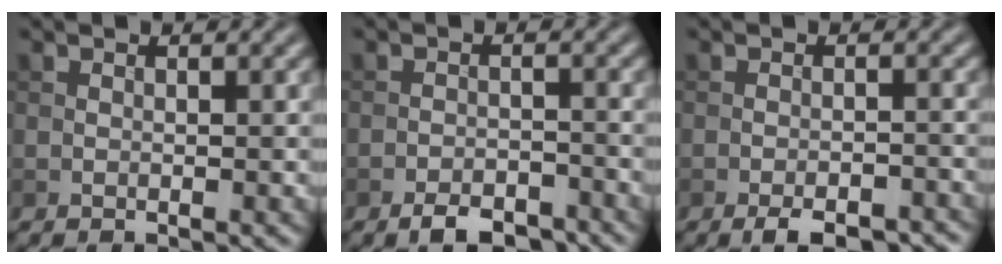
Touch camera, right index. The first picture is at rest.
{"total": 4.0, "force": [-3.2, 1.5, 1.9], "torque": [-0.026, 0.002, -0.056]}
{"total": 4.7, "force": [-3.6, 1.4, 2.7], "torque": [-0.042, -0.006, -0.049]}